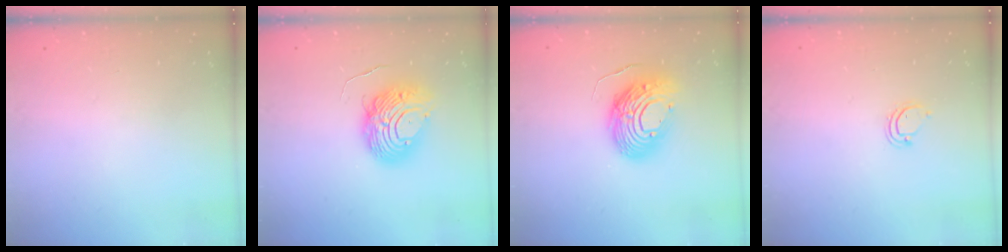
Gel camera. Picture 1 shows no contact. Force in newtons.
{"total": 10.2, "press": 10.2, "slide": 1.1}
{"total": 14.7, "press": 14.6, "slide": 1.4}
{"total": 3.6, "press": 3.6, "slide": 0.5}